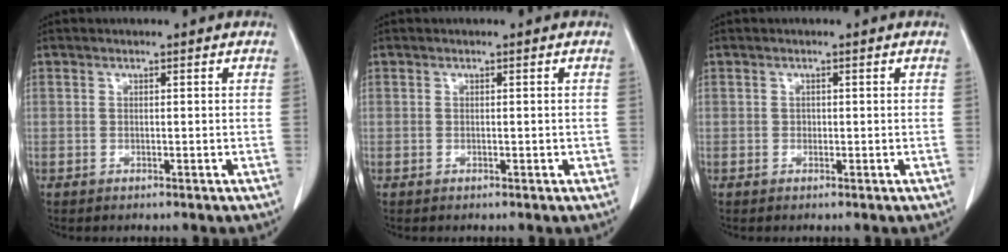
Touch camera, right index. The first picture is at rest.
{"total": 0.5, "force": [-0.1, 0.2, 0.4], "torque": [-0.006, 0.001, 0.000]}
{"total": 0.5, "force": [-0.1, 0.5, 0.2], "torque": [0.003, 0.003, -0.001]}